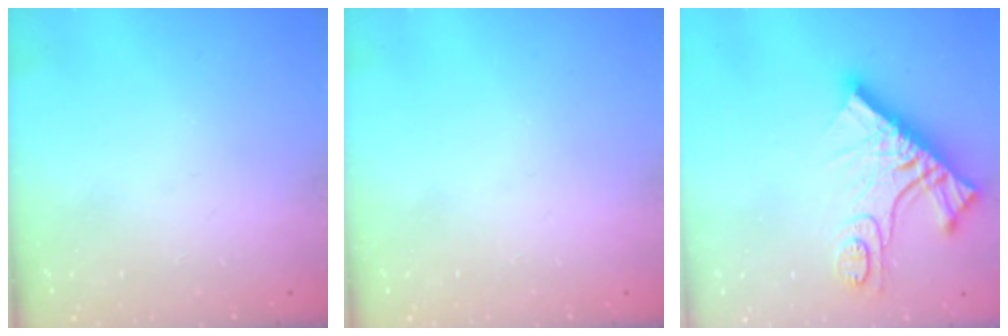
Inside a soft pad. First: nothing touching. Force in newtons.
{"total": 0.0}
{"total": 16.3, "press": 16.3, "slide": 1.4}